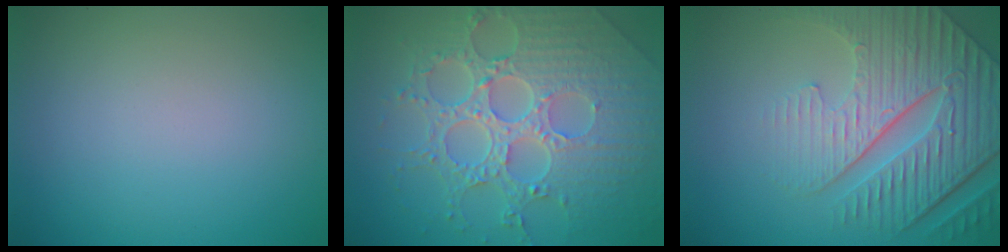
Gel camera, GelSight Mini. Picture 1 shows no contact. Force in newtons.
{"total": 8.1, "press": 6.0, "slide": 5.5}
{"total": 6.9, "press": 5.6, "slide": 4.0}